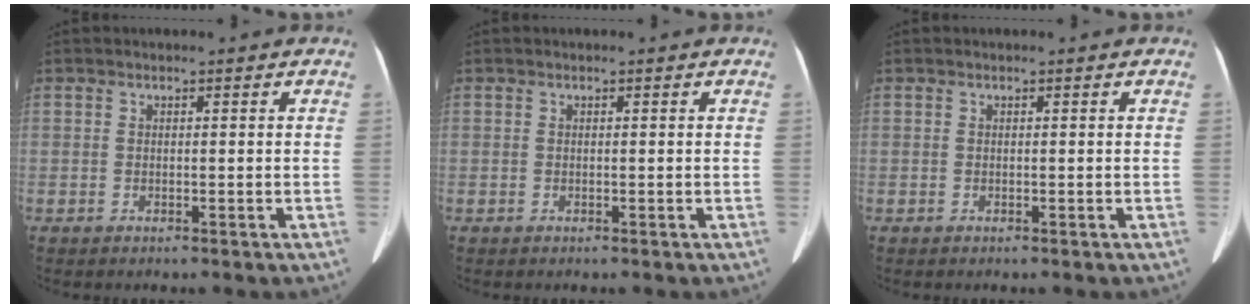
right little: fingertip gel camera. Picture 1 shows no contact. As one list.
[{"total": 0.0}, {"total": 0.0}]